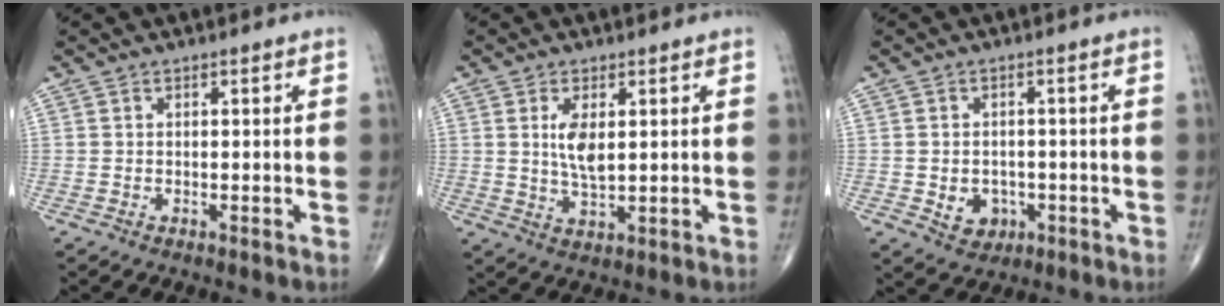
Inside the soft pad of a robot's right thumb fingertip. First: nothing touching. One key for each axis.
{"total": 5.5, "fx": 1.3, "fy": 2.3, "fz": 4.8, "tx": -0.088, "ty": -0.014, "tz": 0.031}
{"total": 4.9, "fx": -1.2, "fy": 4.1, "fz": 2.6, "tx": -0.016, "ty": 0.007, "tz": -0.006}